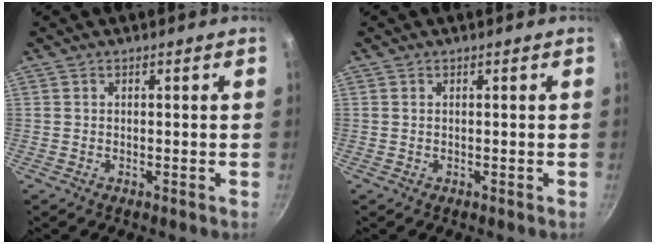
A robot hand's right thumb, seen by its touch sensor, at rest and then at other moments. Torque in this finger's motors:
{"motor_torque": [0.18, 0.07, 0.08, -0.29, 0.03]}